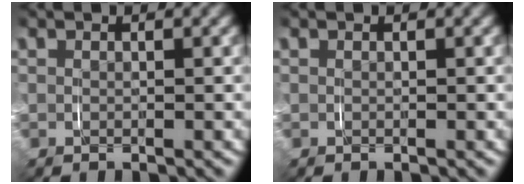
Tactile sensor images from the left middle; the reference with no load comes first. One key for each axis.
{"total": 0.0}